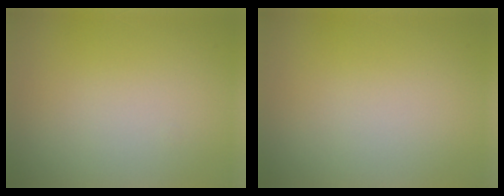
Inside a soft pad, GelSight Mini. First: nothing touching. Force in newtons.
{"total": 0.0}